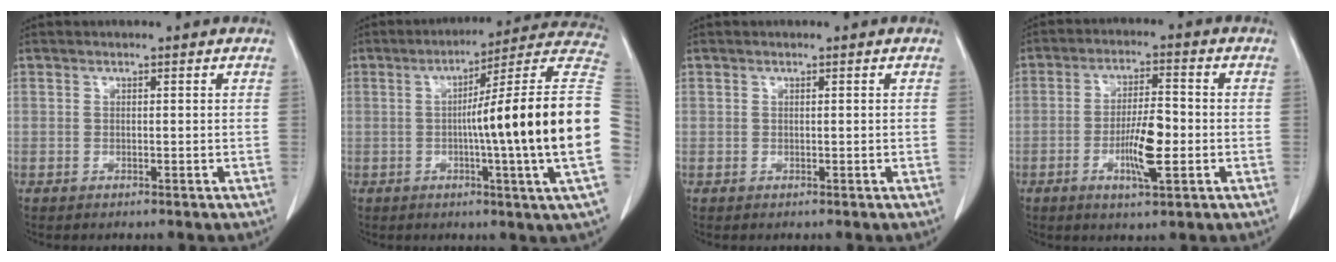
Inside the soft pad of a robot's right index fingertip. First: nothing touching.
{"total": 21.1, "force": [-1.6, -2.6, 20.9], "torque": [-0.229, 0.015, -0.042]}
{"total": 0.0}
{"total": 7.5, "force": [-2.1, 1.5, 7.0], "torque": [-0.131, -0.001, -0.036]}